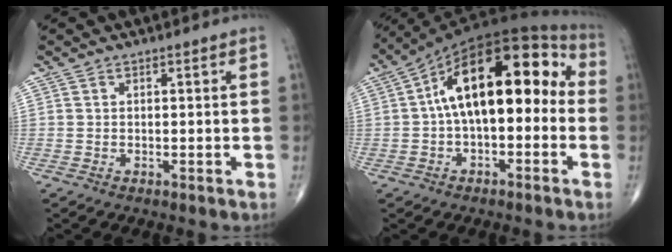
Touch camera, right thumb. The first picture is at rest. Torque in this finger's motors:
{"motor_torque": [-0.46, 2.28, 1.57, 0.86, 0.21]}